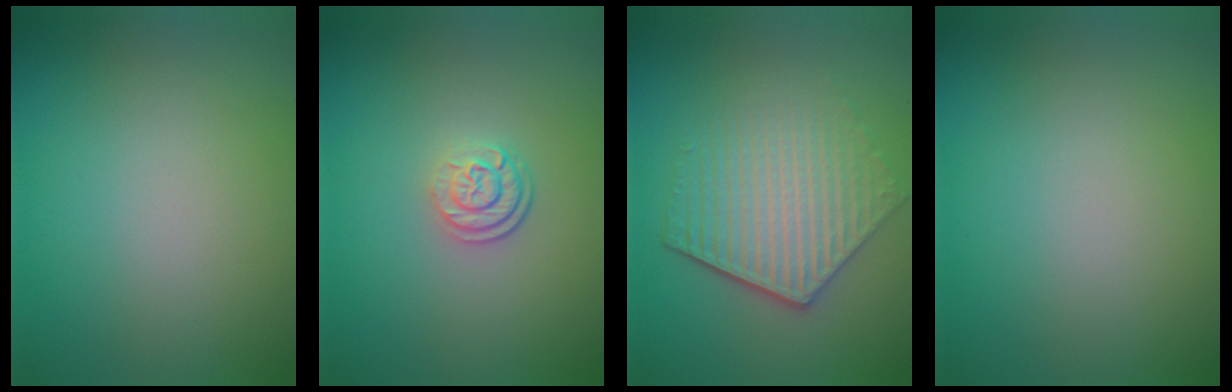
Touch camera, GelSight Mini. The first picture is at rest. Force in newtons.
{"total": 2.5, "press": 1.9, "slide": 1.7}
{"total": 5.6, "press": 4.2, "slide": 3.7}
{"total": 0.0}